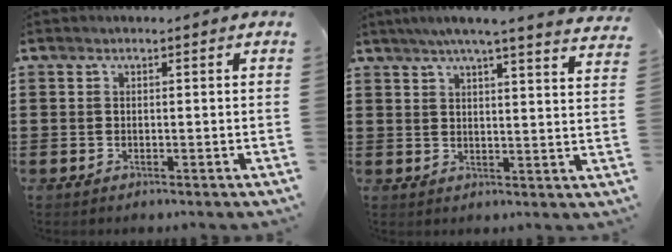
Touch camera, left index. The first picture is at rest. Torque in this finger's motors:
{"motor_torque": [1.78, -0.36, 0.45, 0.08]}